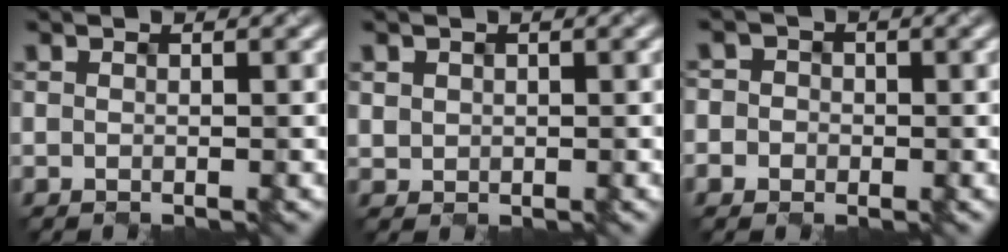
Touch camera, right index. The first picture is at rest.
{"total": 0.6, "force": [0.1, 0.5, -0.3], "torque": [-0.006, 0.000, 0.016]}
{"total": 1.9, "force": [-0.4, 1.9, 0.0], "torque": [0.010, 0.003, -0.017]}